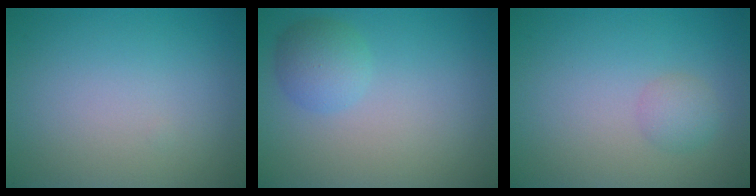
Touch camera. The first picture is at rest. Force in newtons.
{"total": 2.5, "press": 2.5, "slide": 0.1}
{"total": 1.5, "press": 1.5, "slide": 0.0}